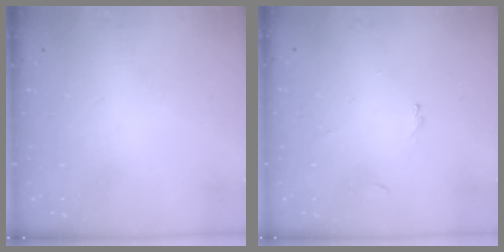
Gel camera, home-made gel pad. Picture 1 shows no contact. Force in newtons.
{"total": 0.7, "press": 0.6, "slide": 0.4}